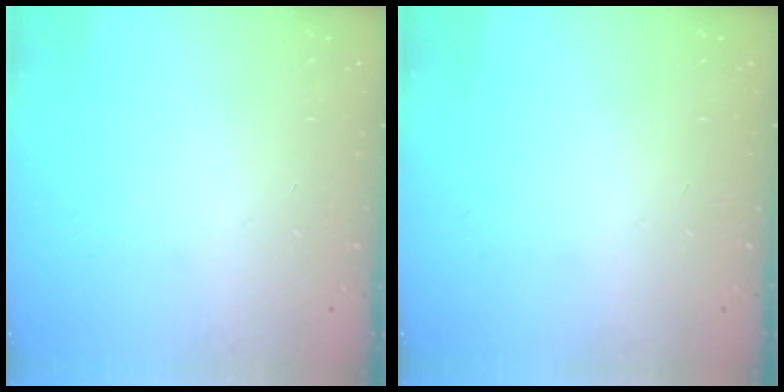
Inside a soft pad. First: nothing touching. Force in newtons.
{"total": 0.0}